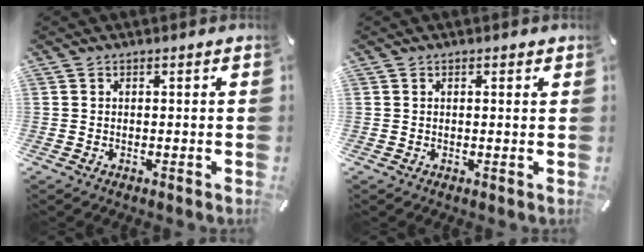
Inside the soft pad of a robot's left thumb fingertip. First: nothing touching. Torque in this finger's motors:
{"motor_torque": [-0.04, -0.29, 0.05, 0.10, 0.00]}